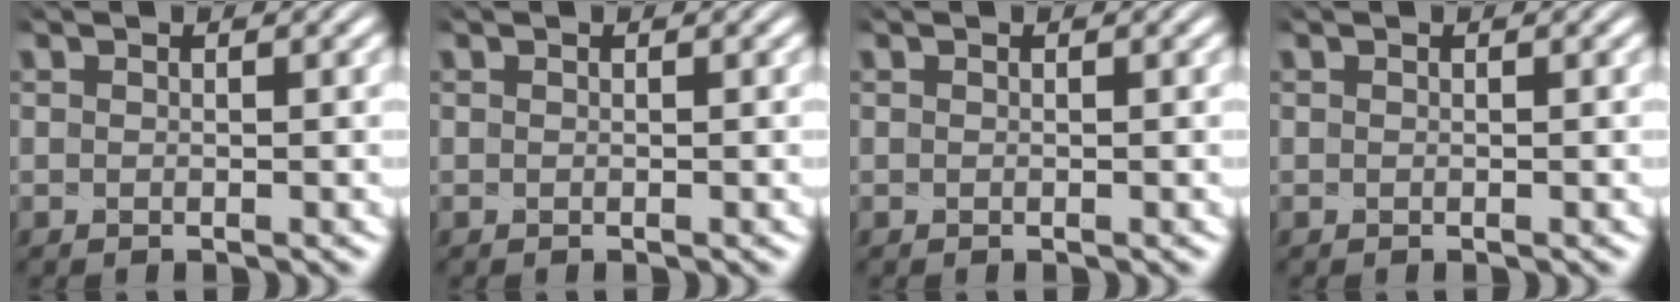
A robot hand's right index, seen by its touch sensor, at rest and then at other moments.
{"total": 0.0}
{"total": 0.0}
{"total": 0.0}